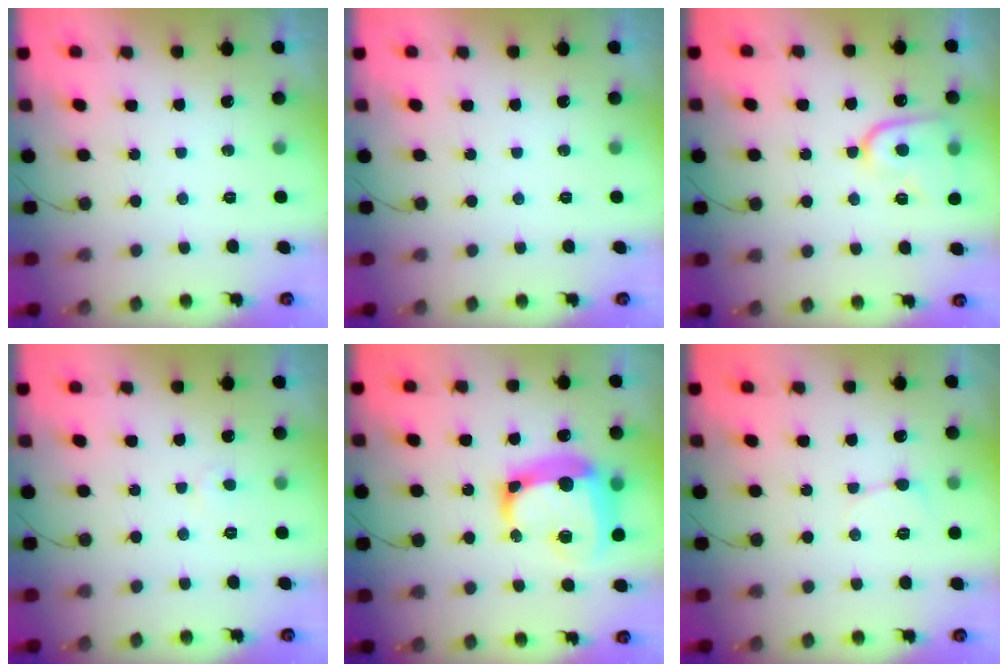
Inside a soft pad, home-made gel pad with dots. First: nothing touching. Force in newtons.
{"total": 0.0}
{"total": 11.9, "press": 11.9, "slide": 1.1}
{"total": 2.3, "press": 2.3, "slide": 0.1}
{"total": 18.5, "press": 18.2, "slide": 3.1}
{"total": 3.6, "press": 3.5, "slide": 0.5}